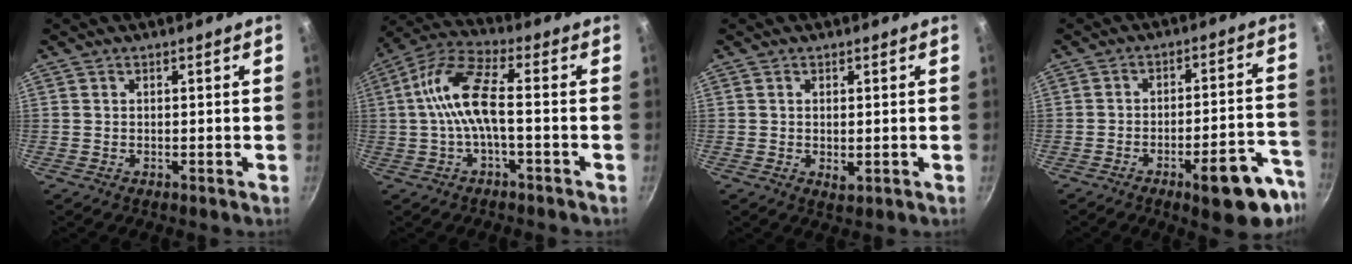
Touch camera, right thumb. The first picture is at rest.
{"total": 10.2, "force": [-1.2, 3.4, 9.5], "torque": [-0.208, 0.036, -0.034]}
{"total": 1.9, "force": [0.0, 0.9, 1.6], "torque": [-0.027, -0.005, 0.003]}
{"total": 14.8, "force": [-8.1, 4.6, 11.4], "torque": [-0.103, 0.049, -0.104]}